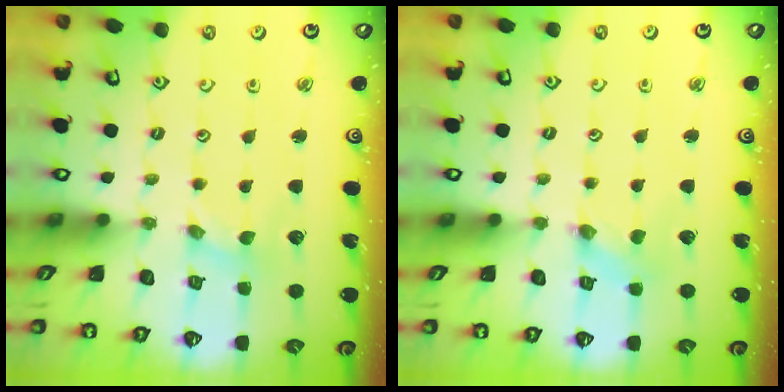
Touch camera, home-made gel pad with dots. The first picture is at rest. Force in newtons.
{"total": 0.0}